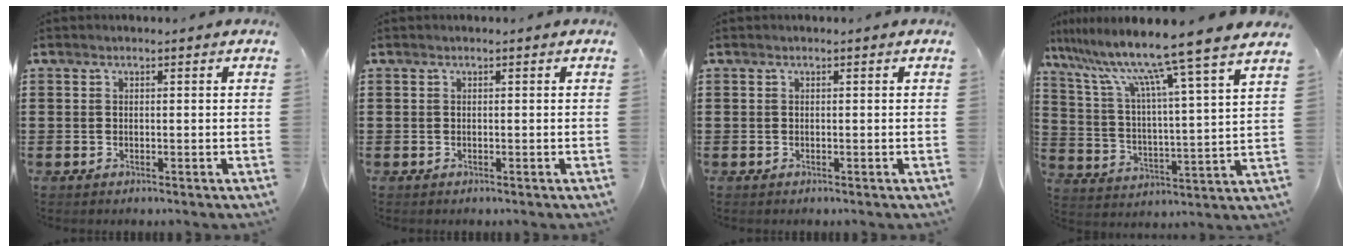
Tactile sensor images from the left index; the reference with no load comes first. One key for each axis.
{"total": 0.0}
{"total": 0.0}
{"total": 11.0, "fx": 9.3, "fy": -1.7, "fz": 5.6, "tx": -0.146, "ty": -0.069, "tz": 0.146}